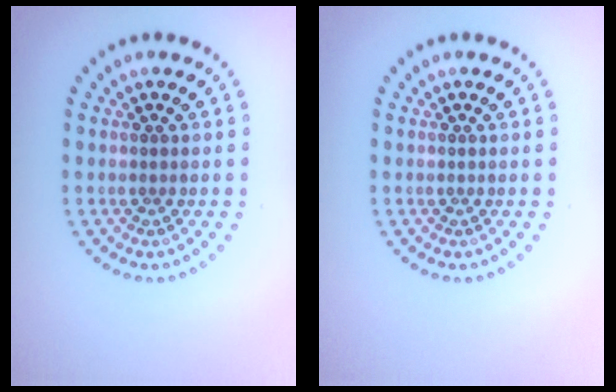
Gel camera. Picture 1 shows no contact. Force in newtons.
{"total": 0.0}